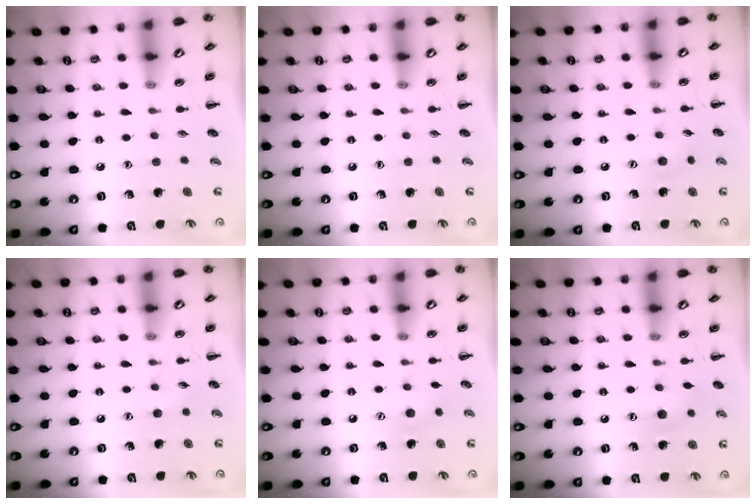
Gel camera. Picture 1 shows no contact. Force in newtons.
{"total": 0.0}
{"total": 4.8, "press": 4.6, "slide": 1.0}
{"total": 3.8, "press": 3.7, "slide": 1.0}
{"total": 5.8, "press": 5.7, "slide": 1.3}
{"total": 5.7, "press": 5.6, "slide": 1.1}